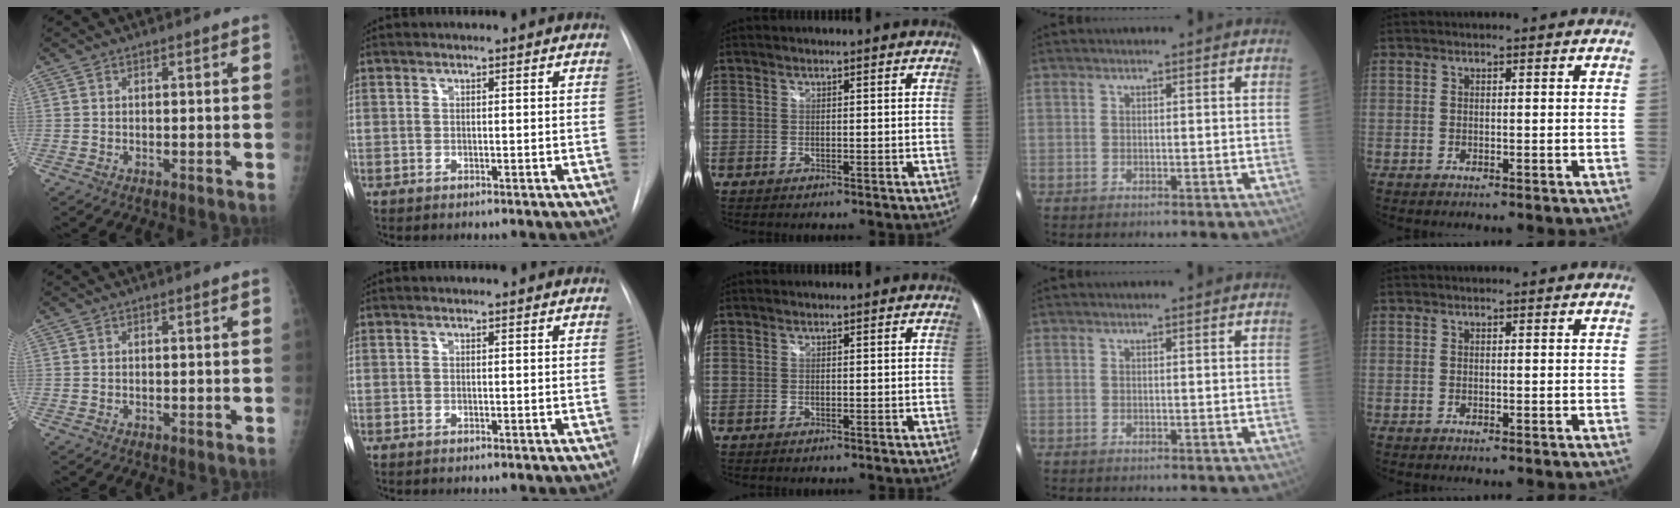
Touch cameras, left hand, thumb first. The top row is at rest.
{}